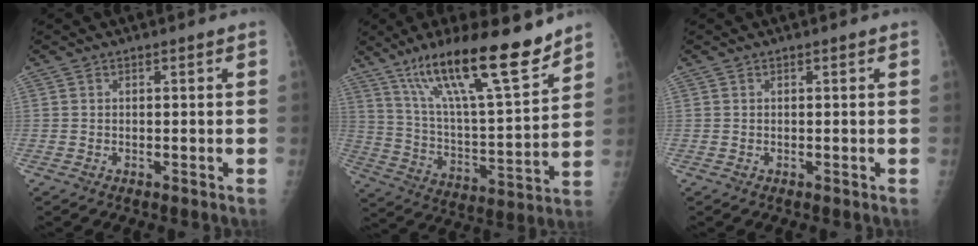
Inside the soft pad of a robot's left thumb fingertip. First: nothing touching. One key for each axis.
{"total": 22.2, "fx": 15.4, "fy": 4.3, "fz": 15.4, "tx": -0.239, "ty": -0.068, "tz": 0.267}
{"total": 0.0}